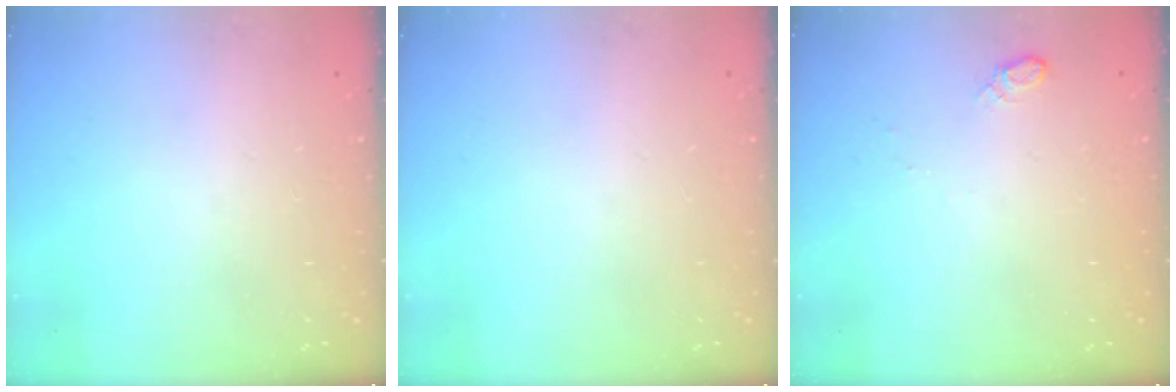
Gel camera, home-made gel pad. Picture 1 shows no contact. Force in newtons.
{"total": 0.0}
{"total": 4.8, "press": 4.7, "slide": 0.7}